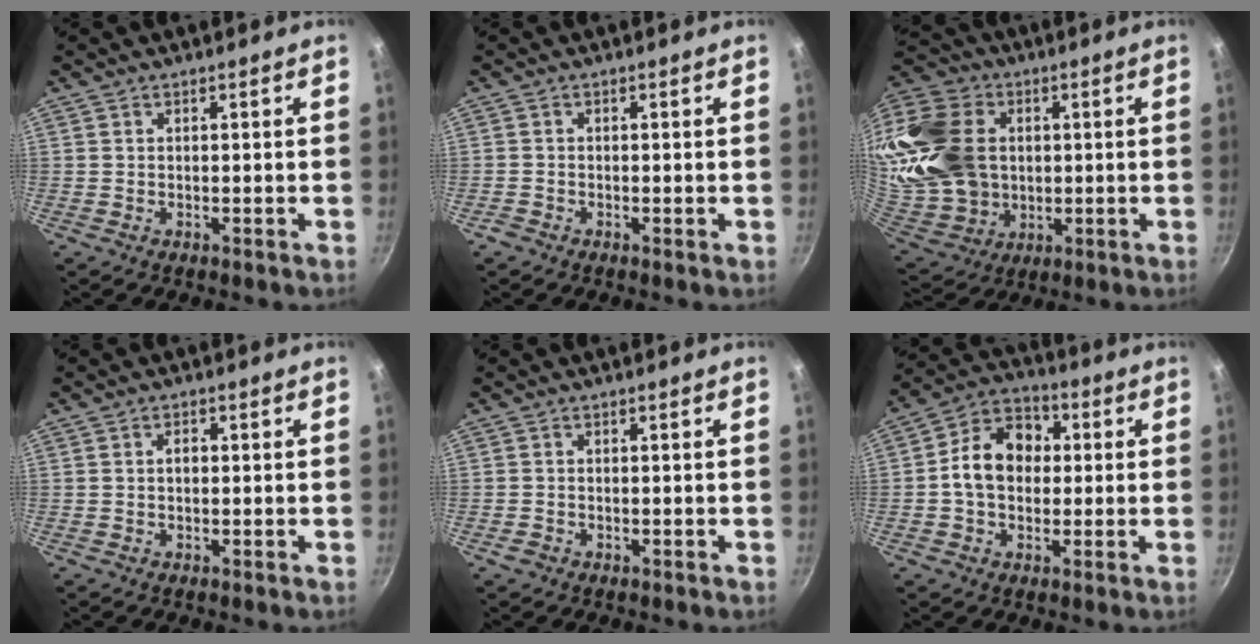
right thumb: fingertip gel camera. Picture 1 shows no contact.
{"total": 1.1, "force": [-0.7, 0.6, 0.6], "torque": [-0.014, 0.003, -0.018]}
{"total": 27.2, "force": [4.2, 21.0, 16.8], "torque": [-0.360, 0.010, 0.089]}
{"total": 1.8, "force": [0.1, 1.2, 1.4], "torque": [-0.019, 0.008, 0.000]}
{"total": 1.5, "force": [-0.8, 1.1, 0.7], "torque": [-0.019, 0.005, -0.014]}
{"total": 11.9, "force": [0.4, 9.1, 7.6], "torque": [-0.091, 0.030, -0.014]}